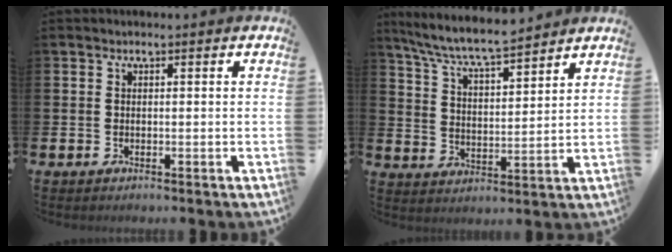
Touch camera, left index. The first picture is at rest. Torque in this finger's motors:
{"motor_torque": [0.98, -1.16, 0.65, 0.21]}